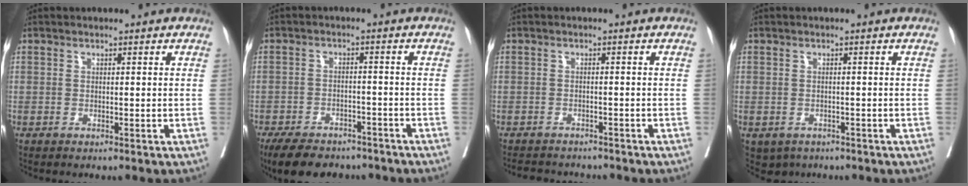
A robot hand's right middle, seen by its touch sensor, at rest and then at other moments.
{"total": 12.6, "force": [-10.3, 5.0, 5.2], "torque": [-0.095, -0.007, -0.148]}
{"total": 6.6, "force": [-6.3, 1.4, 1.5], "torque": [-0.023, -0.004, -0.086]}
{"total": 3.5, "force": [-2.2, 2.5, 1.0], "torque": [-0.014, -0.001, -0.028]}